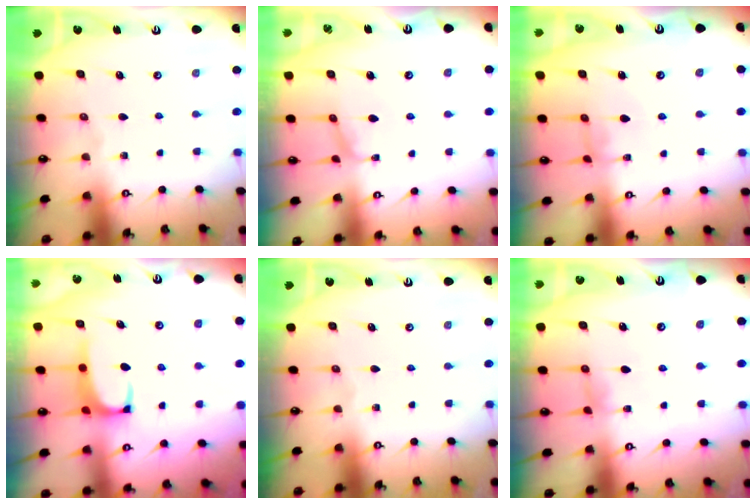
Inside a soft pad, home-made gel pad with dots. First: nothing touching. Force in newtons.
{"total": 0.9, "press": 0.8, "slide": 0.4}
{"total": 0.7, "press": 0.7, "slide": 0.1}
{"total": 0.9, "press": 0.6, "slide": 0.7}
{"total": 0.0}
{"total": 0.5, "press": 0.4, "slide": 0.4}